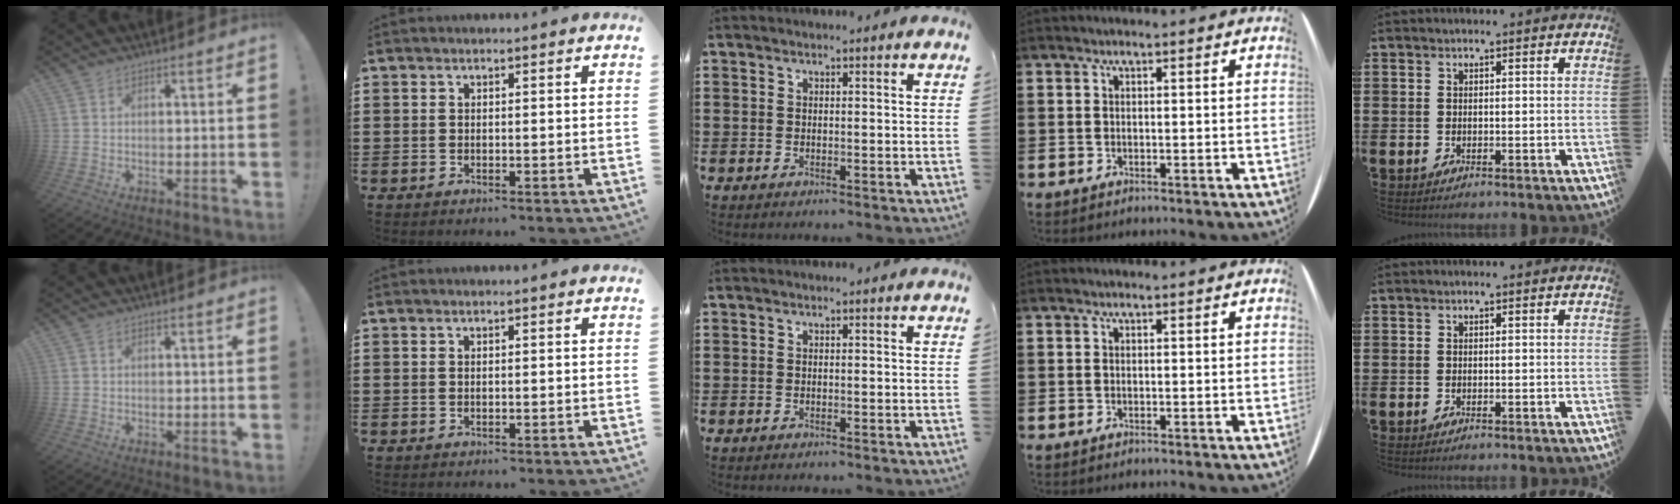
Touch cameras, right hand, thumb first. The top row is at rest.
{}